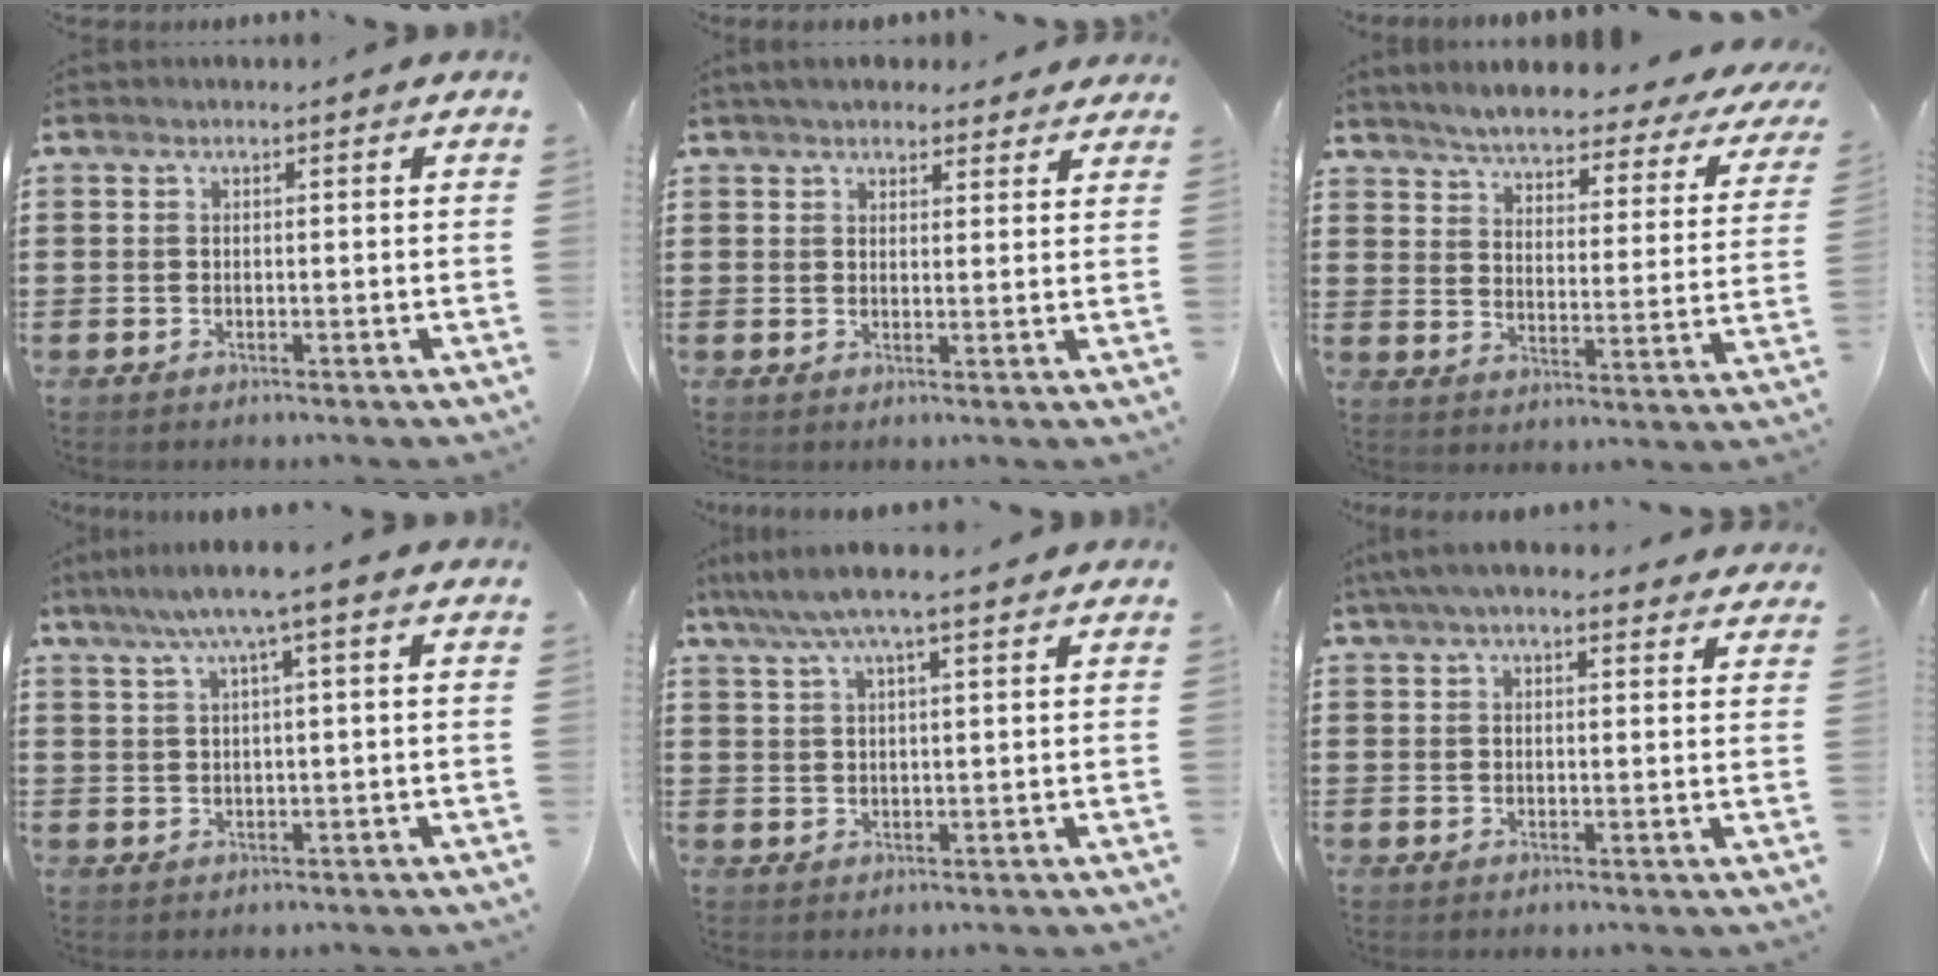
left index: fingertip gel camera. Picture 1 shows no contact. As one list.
[{"total": 3.5, "force": [3.3, 1.0, 0.9], "torque": [-0.027, -0.003, 0.062]}, {"total": 4.4, "force": [4.3, 0.2, 1.0], "torque": [-0.046, -0.034, 0.067]}, {"total": 4.7, "force": [2.1, -0.2, 4.2], "torque": [-0.087, 0.002, 0.033]}, {"total": 5.9, "force": [4.3, 0.6, 4.0], "torque": [-0.088, -0.004, 0.076]}, {"total": 4.9, "force": [3.8, 1.3, 2.7], "torque": [-0.063, 0.002, 0.070]}]